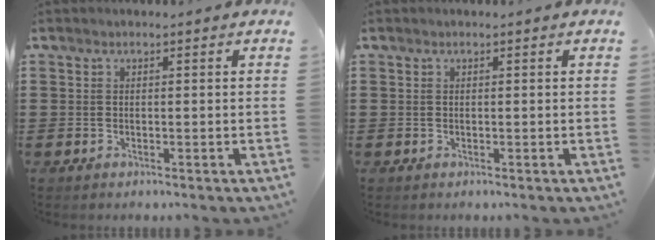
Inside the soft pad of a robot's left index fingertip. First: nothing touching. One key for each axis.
{"total": 0.0}